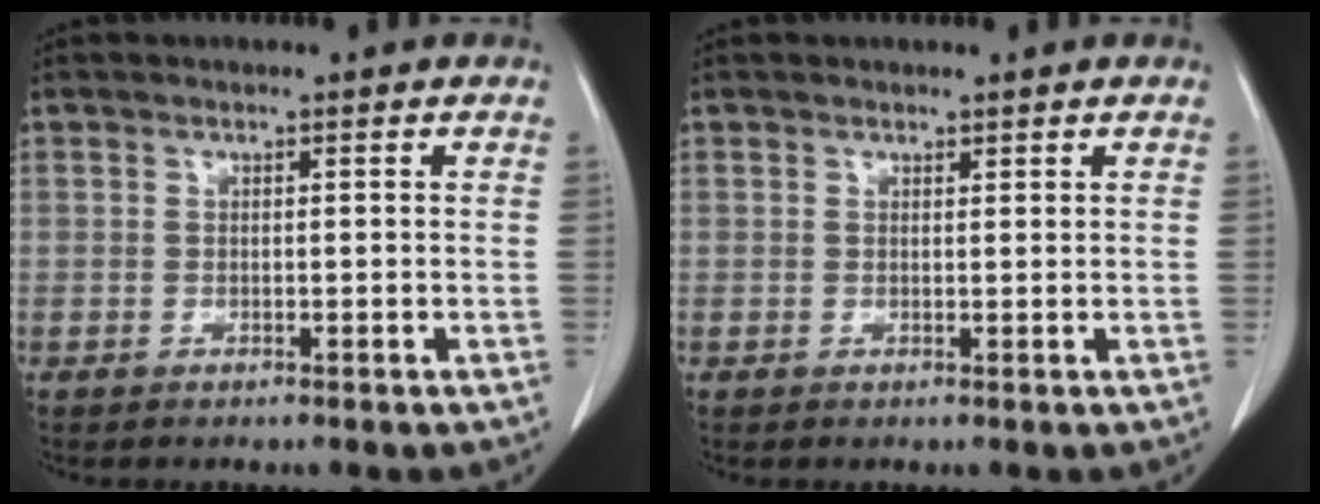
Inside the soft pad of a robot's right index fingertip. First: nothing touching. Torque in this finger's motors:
{"motor_torque": [-0.11, 0.20, -0.05, -0.01]}